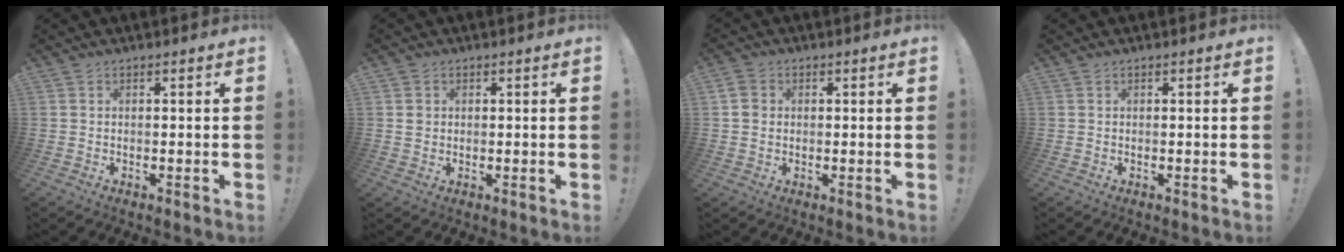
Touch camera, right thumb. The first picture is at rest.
{"total": 2.2, "force": [0.8, 2.0, 0.5], "torque": [0.004, -0.001, 0.011]}
{"total": 4.3, "force": [1.0, 3.6, 2.2], "torque": [-0.036, 0.003, 0.019]}
{"total": 0.0}